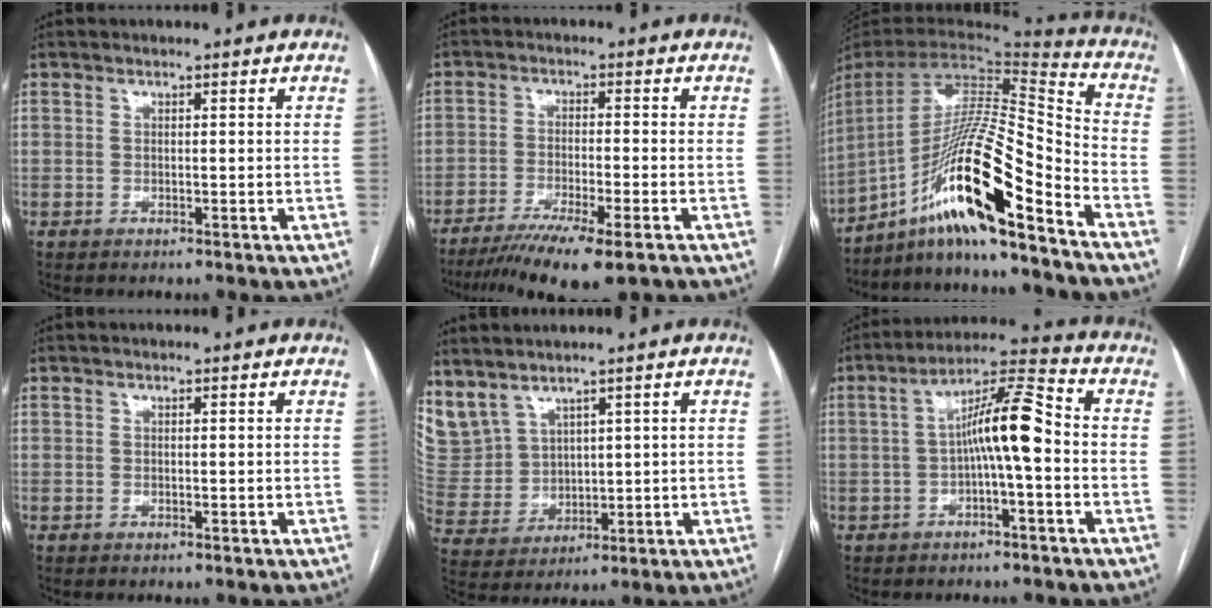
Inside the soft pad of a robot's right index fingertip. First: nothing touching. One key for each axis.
{"total": 12.0, "fx": -8.7, "fy": 1.2, "fz": 8.2, "tx": -0.130, "ty": -0.029, "tz": -0.139}
{"total": 21.0, "fx": -13.3, "fy": 0.6, "fz": 16.2, "tx": -0.306, "ty": 0.001, "tz": -0.244}
{"total": 0.0}
{"total": 9.4, "fx": 6.9, "fy": 5.7, "fz": 3.0, "tx": -0.088, "ty": 0.016, "tz": 0.171}
{"total": 9.2, "fx": -0.9, "fy": 1.0, "fz": 9.1, "tx": -0.157, "ty": 0.032, "tz": -0.020}